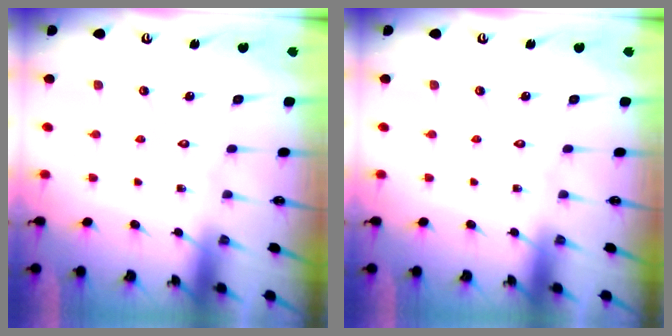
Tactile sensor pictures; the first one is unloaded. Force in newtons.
{"total": 0.0}